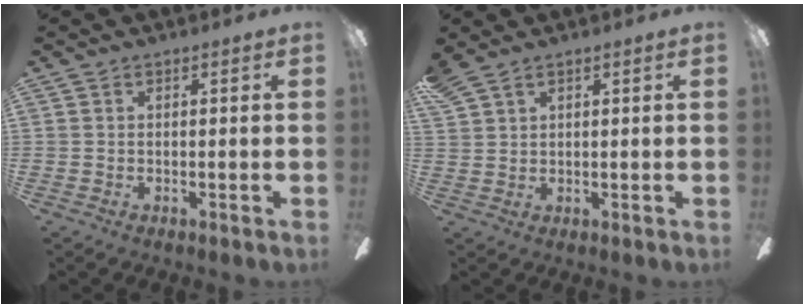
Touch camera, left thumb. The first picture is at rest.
{"total": 2.8, "force": [2.1, 1.1, 1.4], "torque": [-0.031, -0.003, 0.041]}